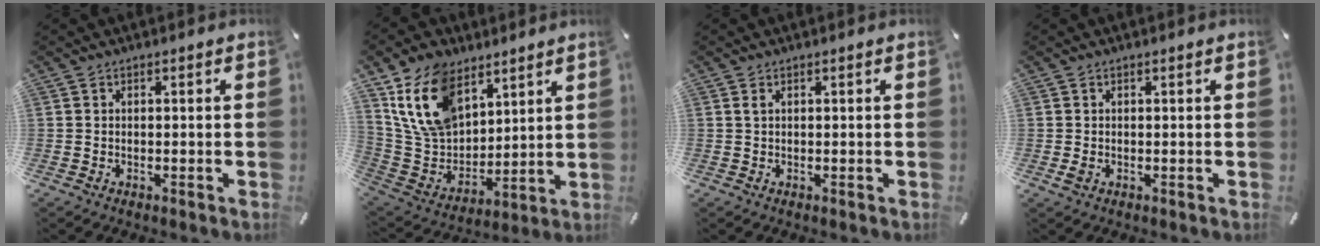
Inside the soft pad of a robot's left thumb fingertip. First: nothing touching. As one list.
[{"total": 17.0, "force": [9.7, 11.4, 8.2], "torque": [-0.197, -0.037, 0.187]}, {"total": 0.7, "force": [0.3, 0.2, 0.6], "torque": [-0.011, 0.002, 0.004]}, {"total": 0.9, "force": [0.0, 0.6, 0.7], "torque": [-0.005, -0.002, -0.002]}]